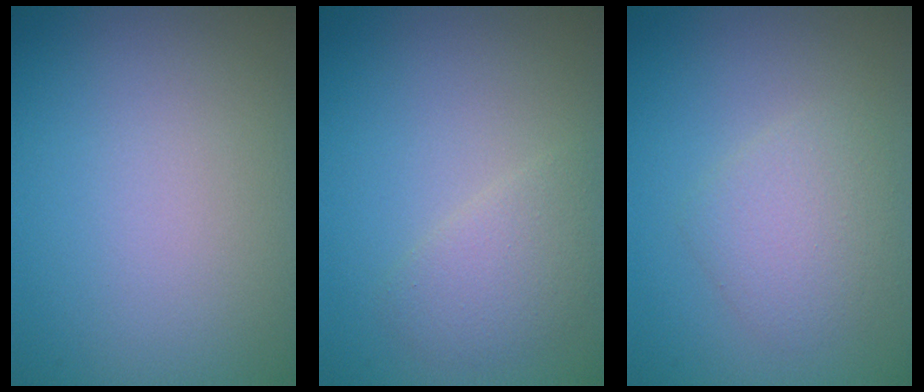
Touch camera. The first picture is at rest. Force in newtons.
{"total": 2.3, "press": 2.3, "slide": 0.1}
{"total": 2.8, "press": 2.8, "slide": 0.1}